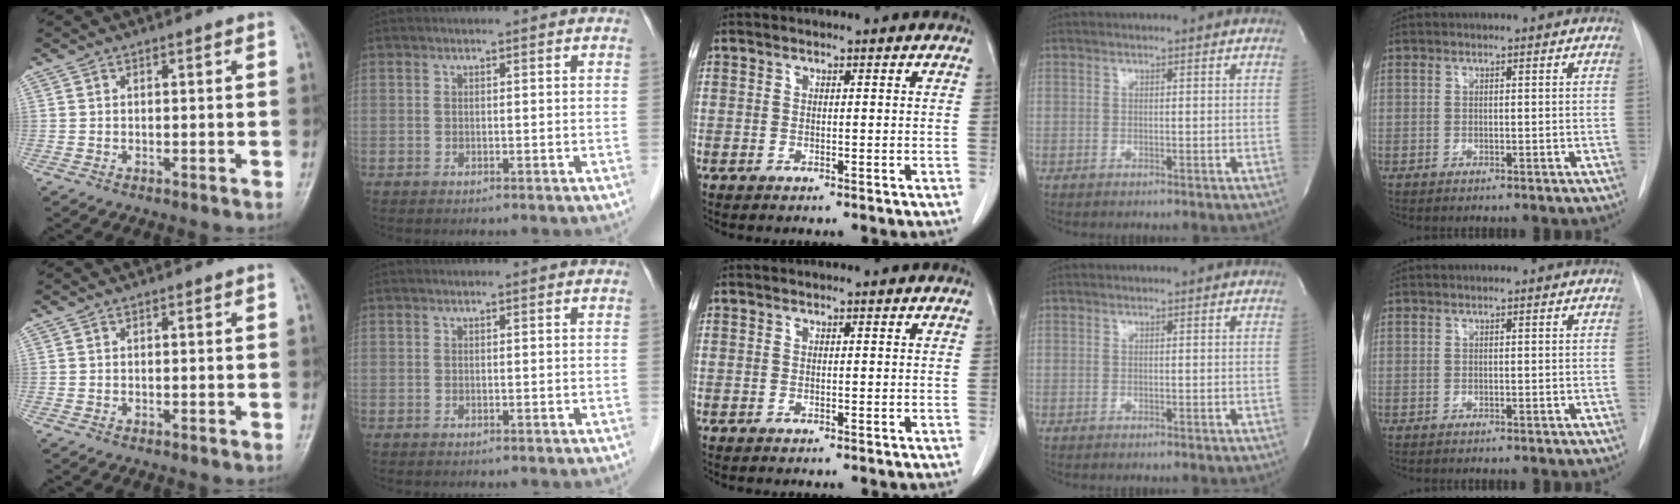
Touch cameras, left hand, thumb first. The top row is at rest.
{}